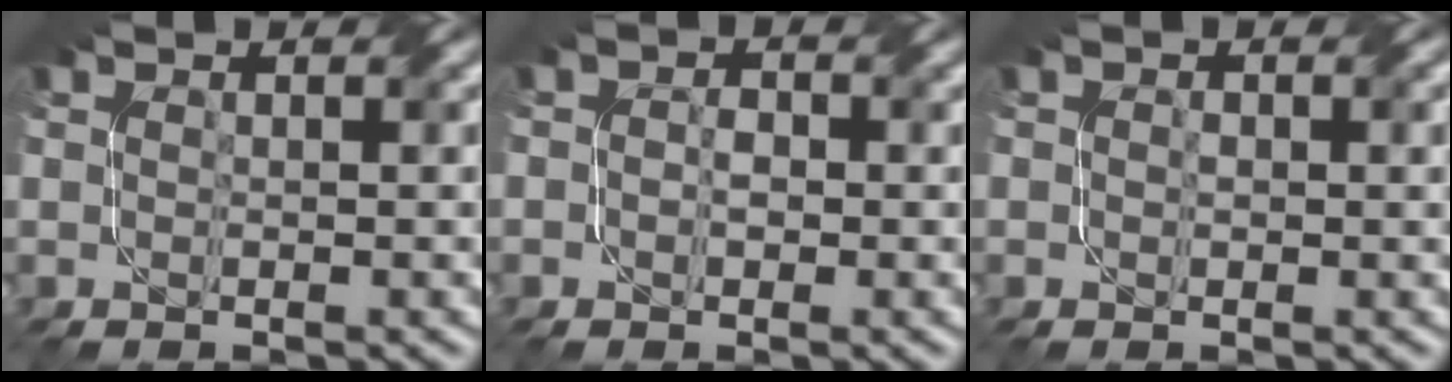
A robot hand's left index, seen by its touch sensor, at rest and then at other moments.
{"total": 1.3, "force": [-0.2, 1.0, 0.8], "torque": [-0.010, -0.001, -0.005]}
{"total": 1.7, "force": [0.3, 1.0, 1.3], "torque": [-0.017, -0.001, 0.006]}